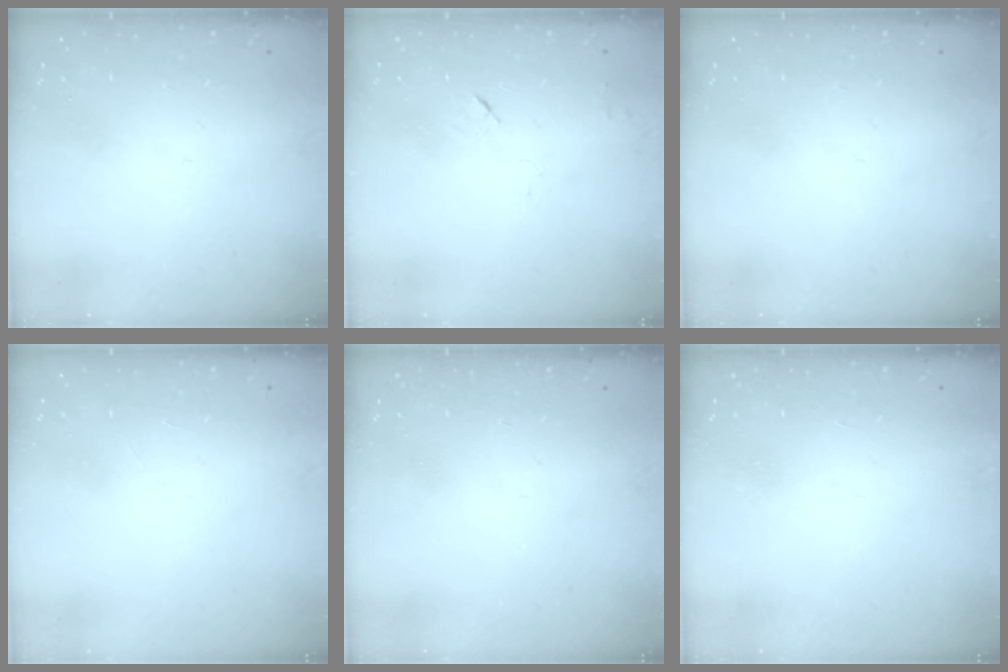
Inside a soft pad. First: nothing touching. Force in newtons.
{"total": 3.7, "press": 3.6, "slide": 0.5}
{"total": 0.0}
{"total": 4.9, "press": 4.8, "slide": 0.5}
{"total": 0.0}
{"total": 1.6, "press": 1.6, "slide": 0.1}